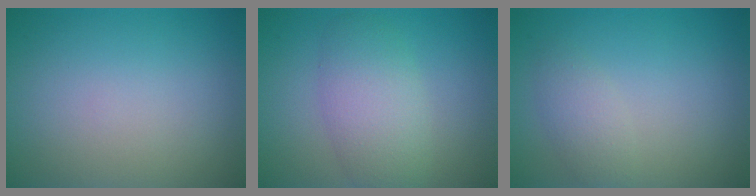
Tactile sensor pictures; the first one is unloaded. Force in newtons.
{"total": 4.6, "press": 4.6, "slide": 0.2}
{"total": 2.0, "press": 2.0, "slide": 0.0}